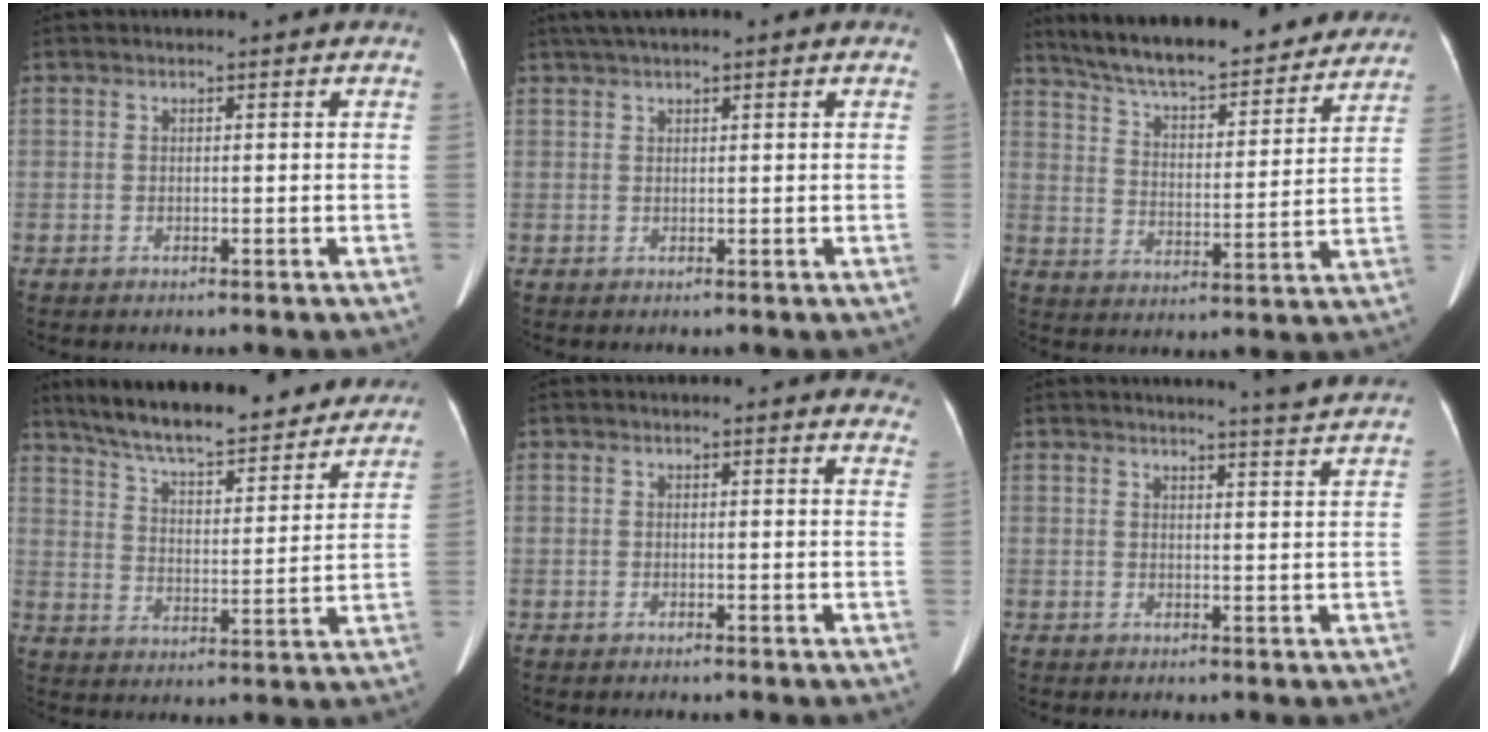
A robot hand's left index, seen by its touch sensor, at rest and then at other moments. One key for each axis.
{"total": 4.4, "fx": 3.3, "fy": 0.6, "fz": 2.9, "tx": -0.049, "ty": 0.033, "tz": 0.055}
{"total": 23.1, "fx": 20.7, "fy": 4.7, "fz": 9.2, "tx": -0.145, "ty": 0.002, "tz": 0.288}
{"total": 24.2, "fx": 21.3, "fy": 5.0, "fz": 10.2, "tx": -0.158, "ty": -0.003, "tz": 0.291}
{"total": 7.2, "fx": 6.8, "fy": 1.5, "fz": 1.5, "tx": 0.015, "ty": -0.015, "tz": 0.041}
{"total": 6.1, "fx": 5.7, "fy": -1.4, "fz": 1.6, "tx": -0.030, "ty": -0.016, "tz": 0.058}